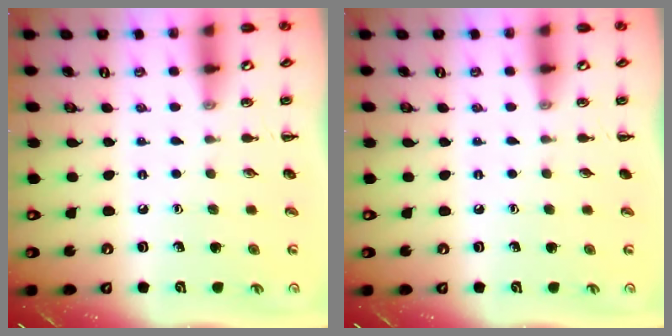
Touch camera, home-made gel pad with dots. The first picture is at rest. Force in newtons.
{"total": 0.0}